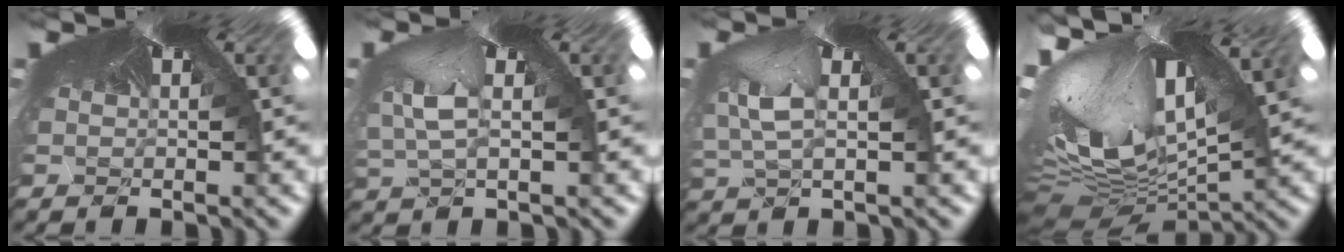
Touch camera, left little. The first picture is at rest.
{"total": 3.0, "force": [-3.0, 0.6, -0.2], "torque": [-0.032, -0.048, -0.011]}
{"total": 3.0, "force": [-2.9, 0.6, -0.6], "torque": [-0.025, -0.049, -0.011]}
{"total": 6.2, "force": [-5.6, 1.2, 2.2], "torque": [-0.102, -0.110, -0.060]}